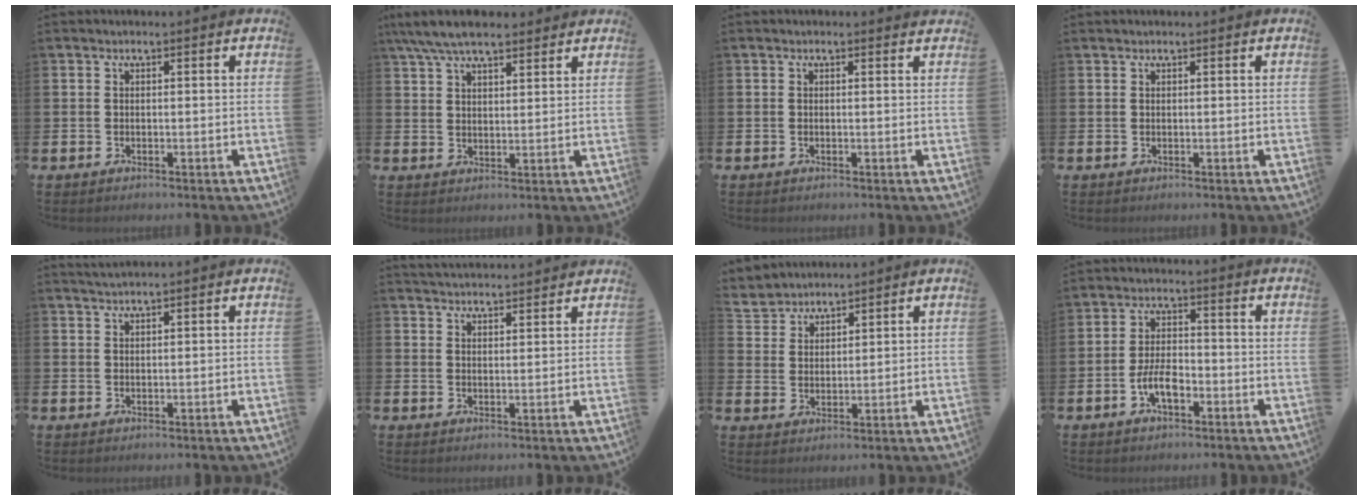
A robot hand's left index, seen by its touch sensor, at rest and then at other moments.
{"total": 6.6, "force": [5.8, 1.6, 2.7], "torque": [-0.074, -0.010, 0.108]}
{"total": 0.0}
{"total": 0.0}
{"total": 1.2, "force": [1.2, -0.2, 0.3], "torque": [-0.012, 0.003, 0.023]}
{"total": 3.1, "force": [3.1, 0.2, 0.1], "torque": [-0.006, -0.015, 0.057]}
{"total": 3.5, "force": [3.4, 0.8, -0.8], "torque": [-0.004, -0.016, 0.063]}
{"total": 4.5, "force": [-1.8, 2.0, 3.6], "torque": [-0.078, 0.004, -0.037]}